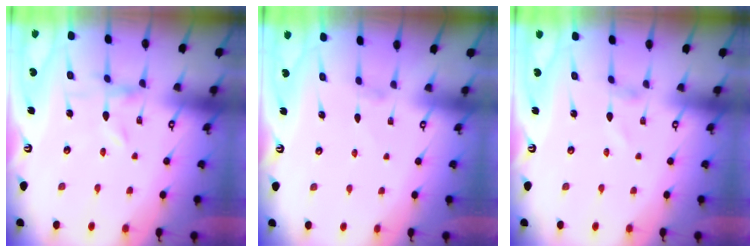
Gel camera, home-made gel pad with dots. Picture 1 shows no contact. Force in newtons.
{"total": 0.0}
{"total": 1.4, "press": 1.4, "slide": 0.1}